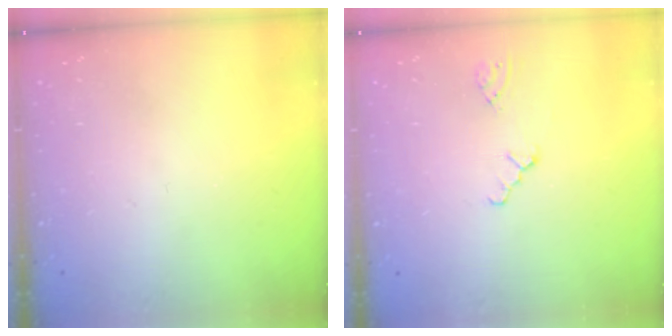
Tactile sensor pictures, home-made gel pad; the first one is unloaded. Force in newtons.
{"total": 0.5, "press": 0.5, "slide": 0.2}